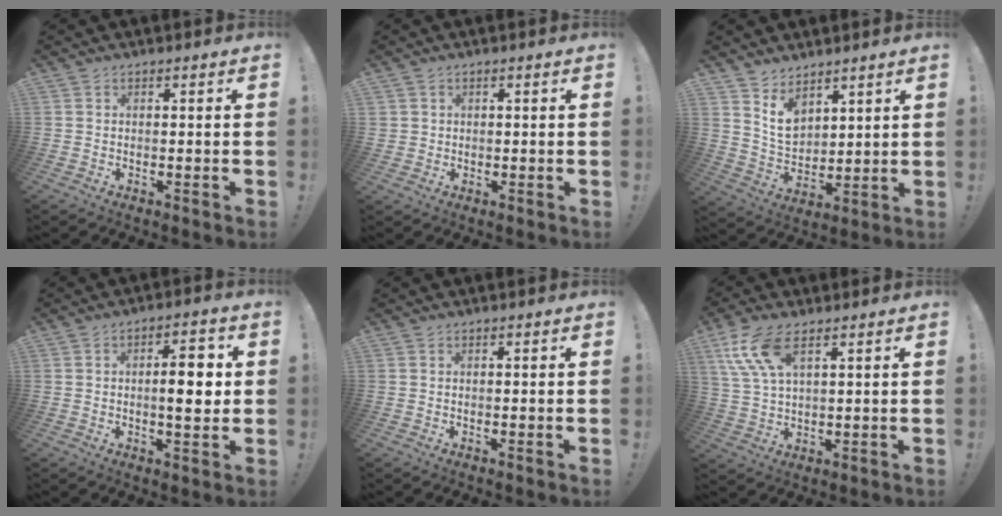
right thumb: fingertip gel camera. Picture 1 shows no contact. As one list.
[{"total": 2.3, "force": [1.0, 2.1, 0.2], "torque": [0.008, -0.007, 0.017]}, {"total": 9.0, "force": [6.1, 5.9, 3.0], "torque": [-0.040, -0.050, 0.118]}, {"total": 8.3, "force": [0.2, 2.8, 7.8], "torque": [-0.109, 0.004, -0.006]}, {"total": 0.0}, {"total": 10.6, "force": [5.7, 4.1, 8.0], "torque": [-0.158, -0.016, 0.108]}]